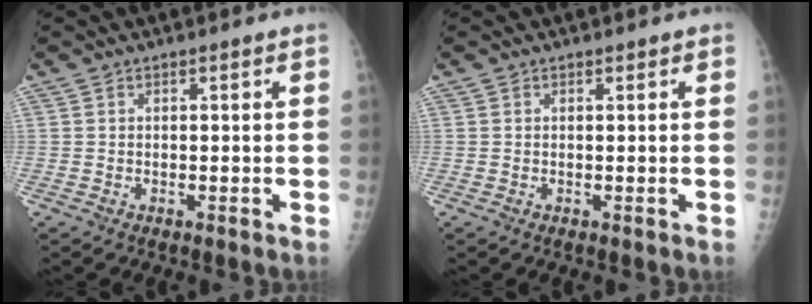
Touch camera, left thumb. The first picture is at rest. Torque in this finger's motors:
{"motor_torque": [-0.05, -0.03, -0.01, 0.01, 0.00]}